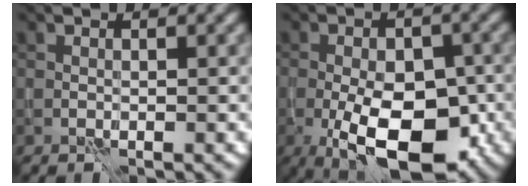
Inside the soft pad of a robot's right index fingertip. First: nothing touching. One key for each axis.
{"total": 10.5, "fx": -3.6, "fy": 5.1, "fz": 8.4, "tx": -0.118, "ty": -0.010, "tz": -0.061}